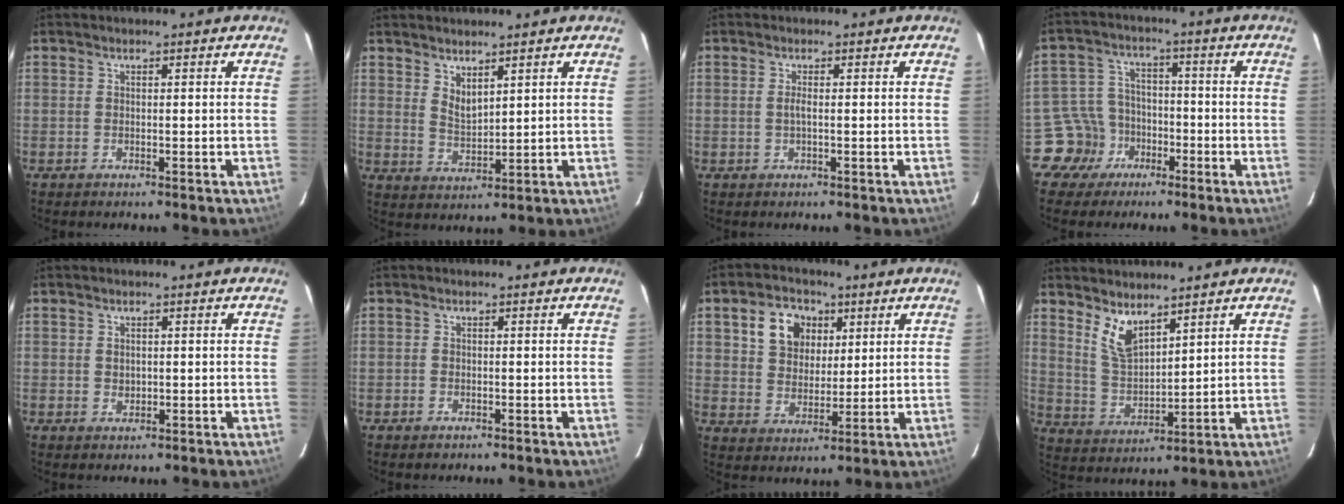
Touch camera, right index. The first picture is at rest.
{"total": 3.9, "force": [3.1, 1.3, 2.1], "torque": [-0.035, -0.007, 0.057]}
{"total": 0.9, "force": [-0.1, -0.2, 0.9], "torque": [-0.016, 0.000, -0.004]}
{"total": 7.6, "force": [-4.6, 6.1, -0.1], "torque": [-0.019, 0.027, -0.082]}
{"total": 1.3, "force": [0.1, 1.2, 0.4], "torque": [-0.002, 0.001, 0.003]}
{"total": 1.0, "force": [-0.7, 0.7, 0.3], "torque": [-0.008, -0.002, -0.013]}
{"total": 9.7, "force": [4.0, 7.4, 4.7], "torque": [-0.098, 0.026, 0.077]}
{"total": 7.1, "force": [5.1, 2.6, 4.2], "torque": [-0.079, -0.007, 0.110]}